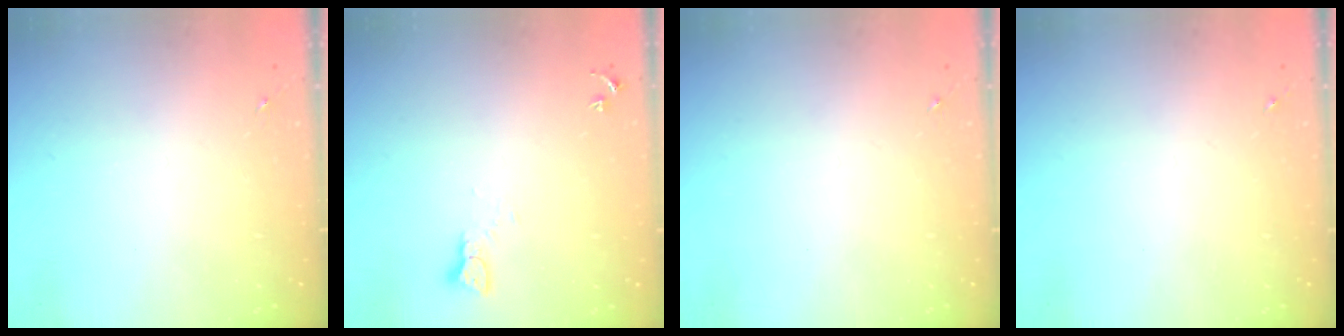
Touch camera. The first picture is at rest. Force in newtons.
{"total": 3.2, "press": 3.2, "slide": 0.1}
{"total": 0.0}
{"total": 0.0}